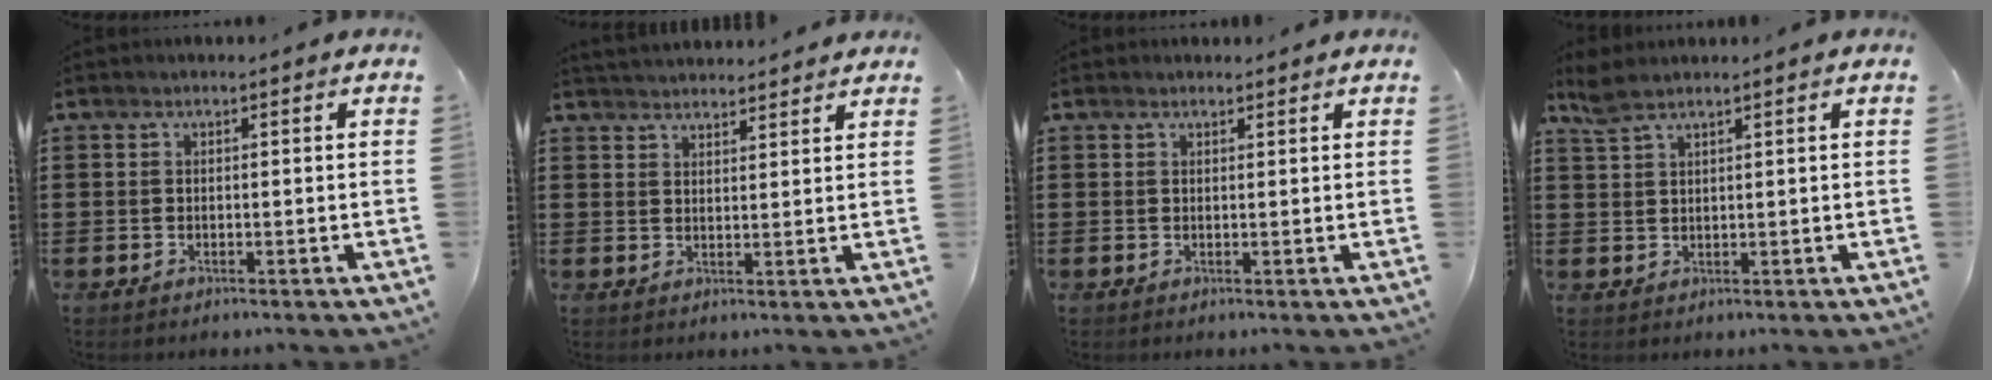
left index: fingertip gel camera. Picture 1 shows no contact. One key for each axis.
{"total": 2.9, "fx": 2.9, "fy": 0.0, "fz": -0.1, "tx": -0.006, "ty": -0.007, "tz": 0.055}
{"total": 0.9, "fx": 0.9, "fy": 0.3, "fz": 0.2, "tx": -0.005, "ty": 0.001, "tz": 0.018}
{"total": 2.6, "fx": 2.0, "fy": 0.5, "fz": 1.5, "tx": -0.034, "ty": 0.001, "tz": 0.038}